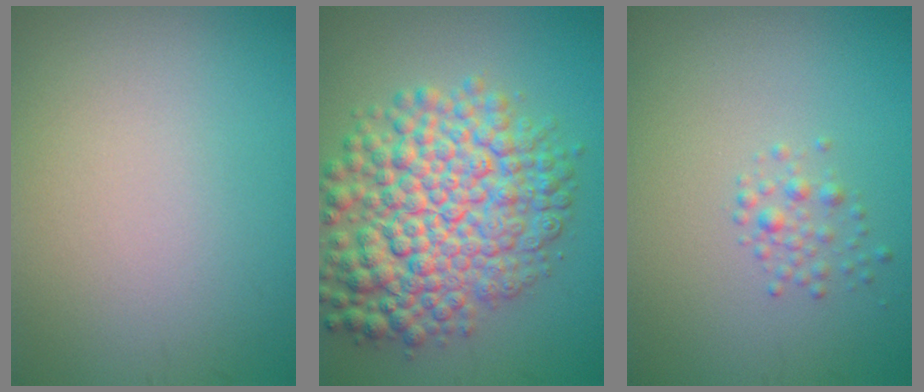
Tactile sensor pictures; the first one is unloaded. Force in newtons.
{"total": 10.0, "press": 10.0, "slide": 0.3}
{"total": 1.3, "press": 1.3, "slide": 0.0}